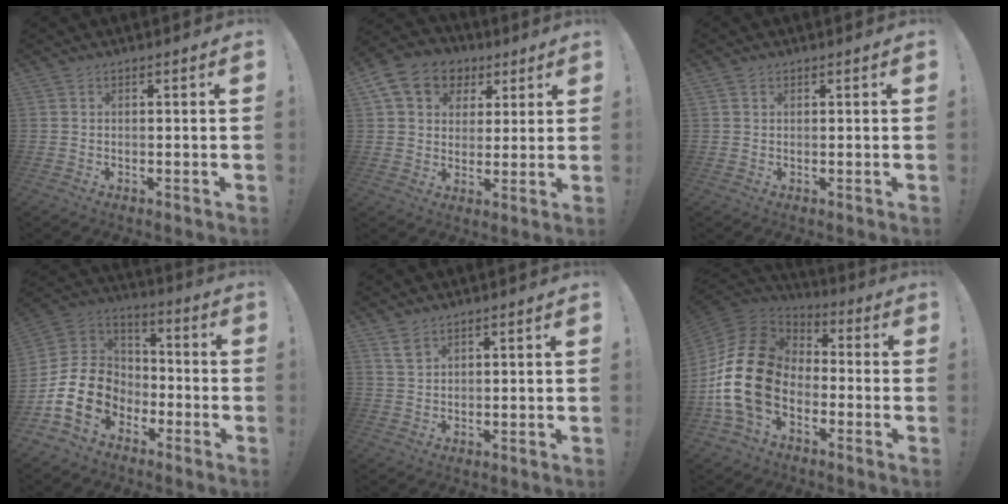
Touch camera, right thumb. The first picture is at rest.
{"total": 14.0, "force": [6.1, 10.9, 6.3], "torque": [-0.095, -0.020, 0.120]}
{"total": 1.0, "force": [0.7, 0.8, 0.2], "torque": [0.000, -0.001, 0.013]}
{"total": 16.8, "force": [-5.1, 13.1, 9.2], "torque": [-0.163, 0.024, -0.080]}
{"total": 3.7, "force": [2.5, 2.0, 1.7], "torque": [-0.030, -0.011, 0.048]}
{"total": 20.6, "force": [-3.9, 14.3, 14.2], "torque": [-0.280, 0.029, -0.063]}